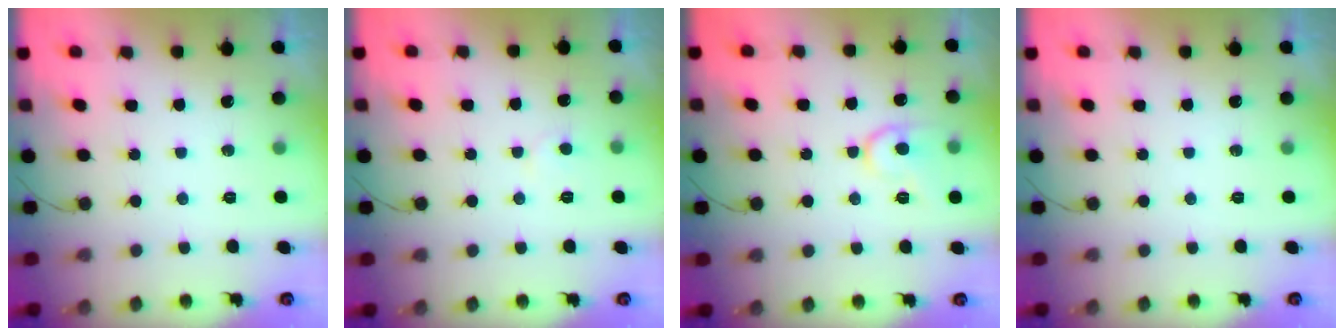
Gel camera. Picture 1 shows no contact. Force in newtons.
{"total": 2.8, "press": 2.8, "slide": 0.1}
{"total": 11.2, "press": 11.2, "slide": 0.9}
{"total": 0.0}